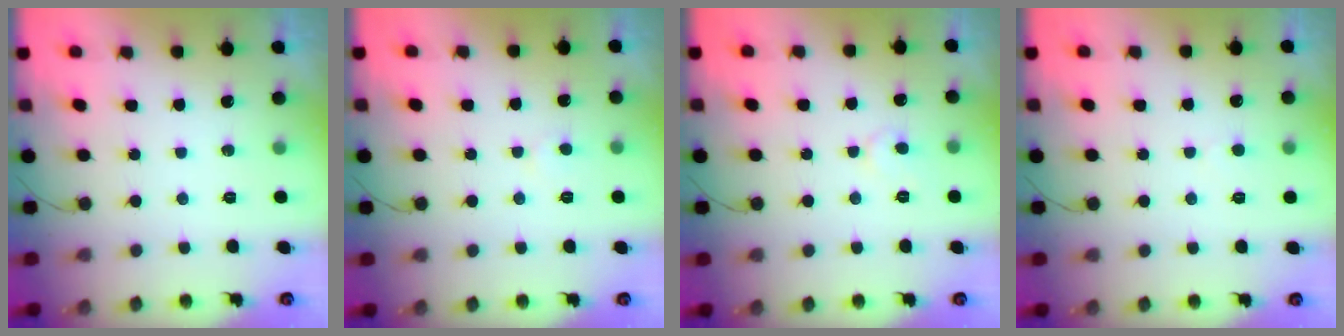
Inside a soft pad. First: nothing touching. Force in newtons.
{"total": 4.1, "press": 4.0, "slide": 0.2}
{"total": 4.8, "press": 4.7, "slide": 0.6}
{"total": 2.9, "press": 2.9, "slide": 0.3}